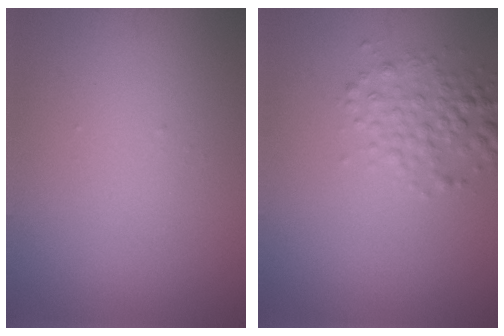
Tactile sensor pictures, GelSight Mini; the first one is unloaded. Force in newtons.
{"total": 2.7, "press": 2.7, "slide": 0.0}